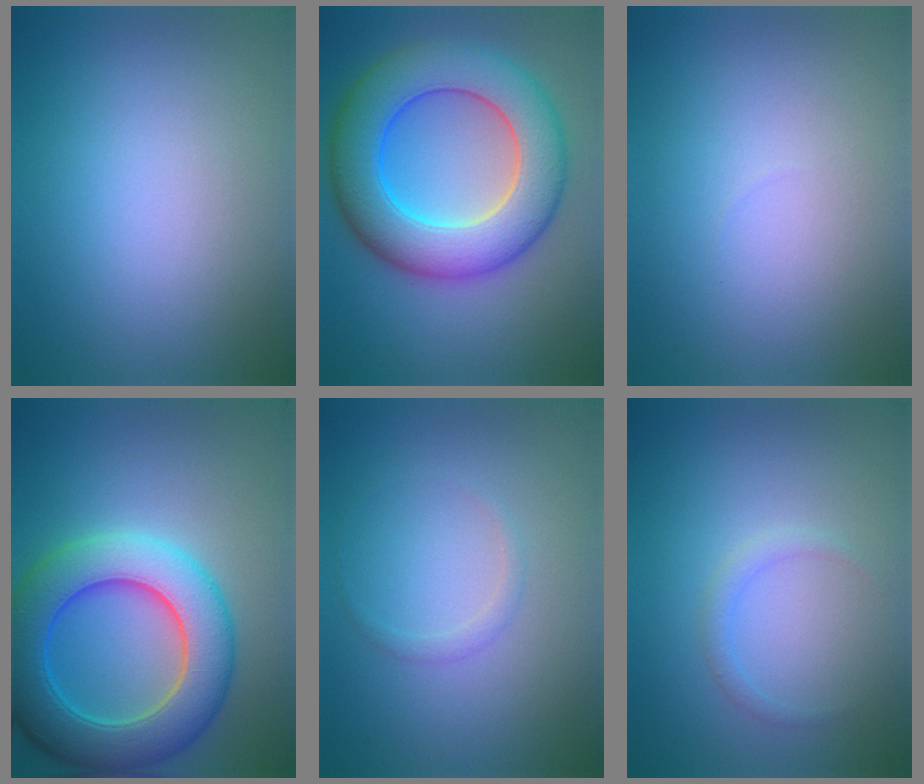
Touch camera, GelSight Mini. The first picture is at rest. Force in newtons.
{"total": 10.6, "press": 10.6, "slide": 0.1}
{"total": 0.0}
{"total": 9.5, "press": 9.5, "slide": 0.2}
{"total": 1.0, "press": 1.0, "slide": 0.1}
{"total": 1.0, "press": 1.0, "slide": 0.0}